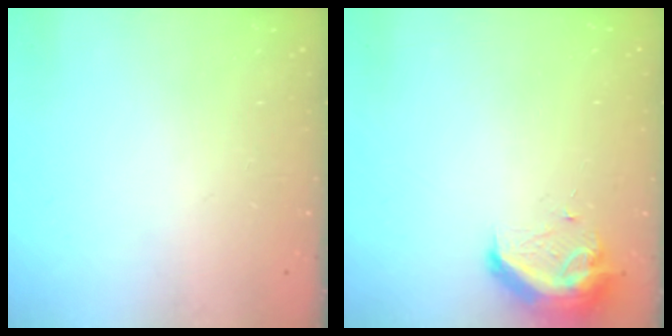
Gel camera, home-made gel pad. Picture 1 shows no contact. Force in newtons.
{"total": 9.2, "press": 9.2, "slide": 0.3}